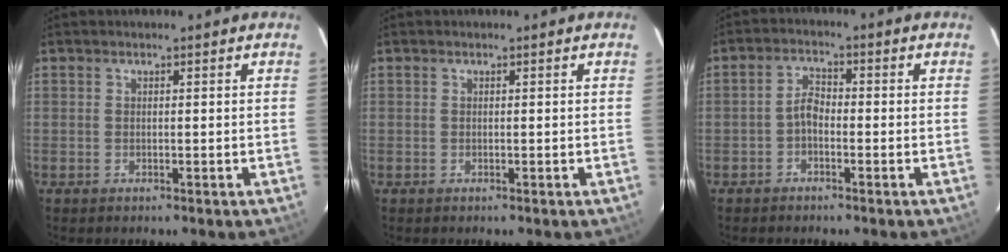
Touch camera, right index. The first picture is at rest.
{"total": 0.0}
{"total": 2.7, "force": [-1.4, 1.4, 1.7], "torque": [-0.037, 0.011, -0.029]}